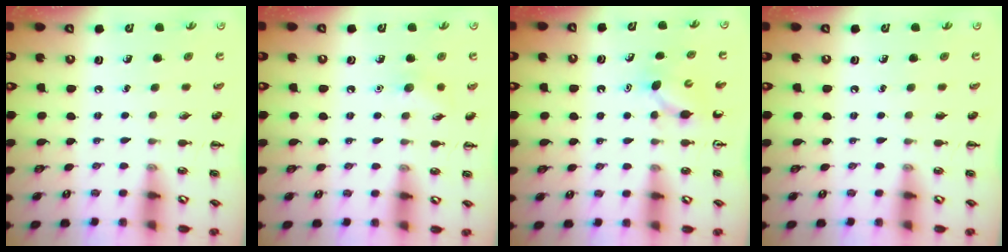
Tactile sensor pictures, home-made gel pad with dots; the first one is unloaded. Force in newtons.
{"total": 6.9, "press": 6.6, "slide": 1.9}
{"total": 2.9, "press": 2.7, "slide": 1.1}
{"total": 0.0}